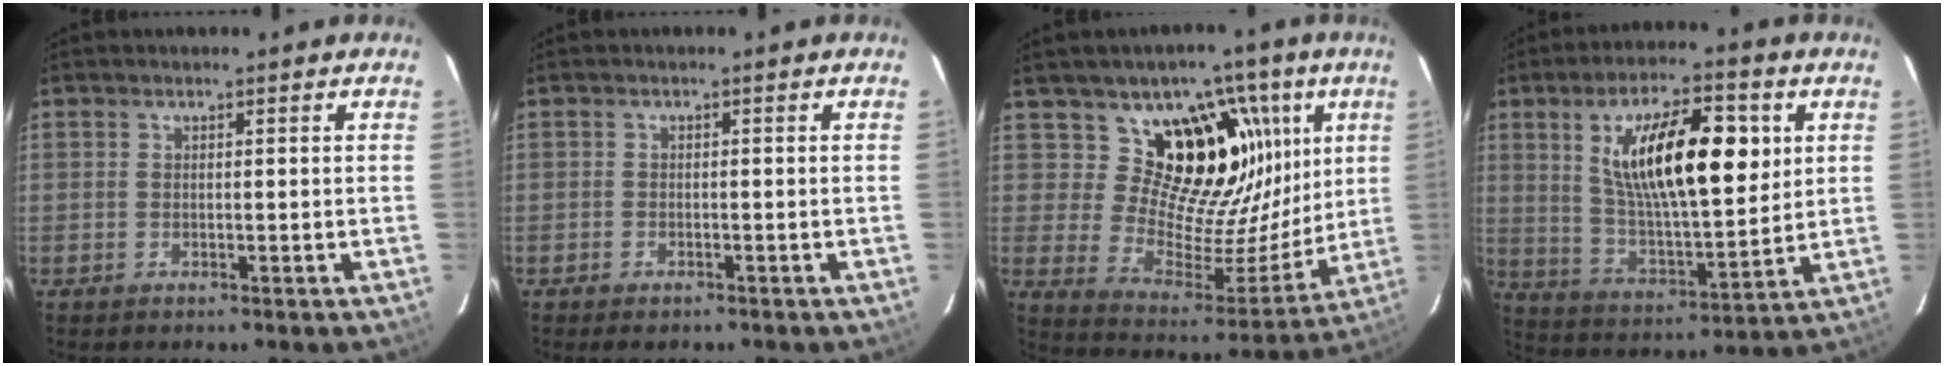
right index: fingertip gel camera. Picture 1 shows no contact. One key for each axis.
{"total": 2.3, "fx": -1.8, "fy": 1.2, "fz": 0.9, "tx": -0.023, "ty": -0.004, "tz": -0.029}
{"total": 19.8, "fx": 9.7, "fy": 14.3, "fz": 9.6, "tx": -0.156, "ty": -0.026, "tz": 0.175}
{"total": 19.2, "fx": 5.8, "fy": 6.7, "fz": 17.0, "tx": -0.290, "ty": 0.009, "tz": 0.108}